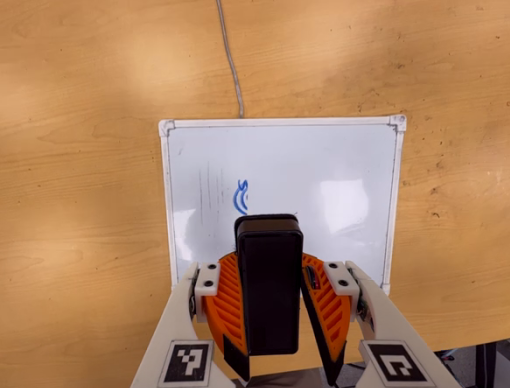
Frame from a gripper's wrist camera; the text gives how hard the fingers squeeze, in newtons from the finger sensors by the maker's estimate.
{"total": 7.9, "left": 8.1, "right": 7.7}